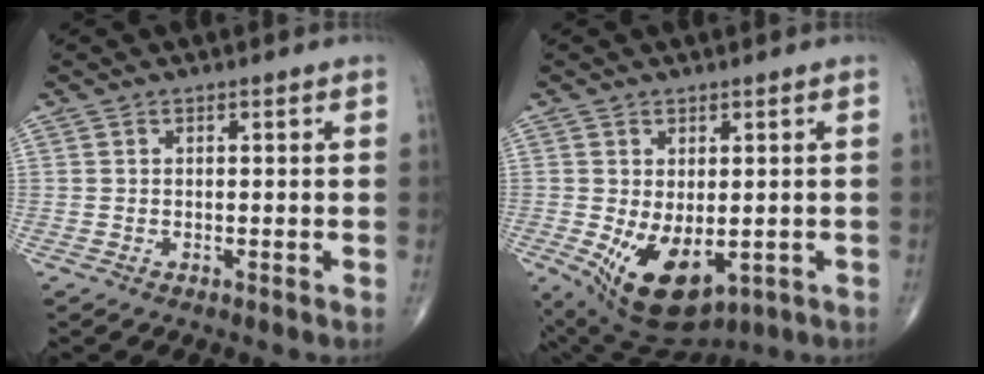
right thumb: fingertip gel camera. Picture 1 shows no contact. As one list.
[{"total": 11.7, "force": [-2.6, 6.5, 9.3], "torque": [-0.146, -0.013, -0.019]}]